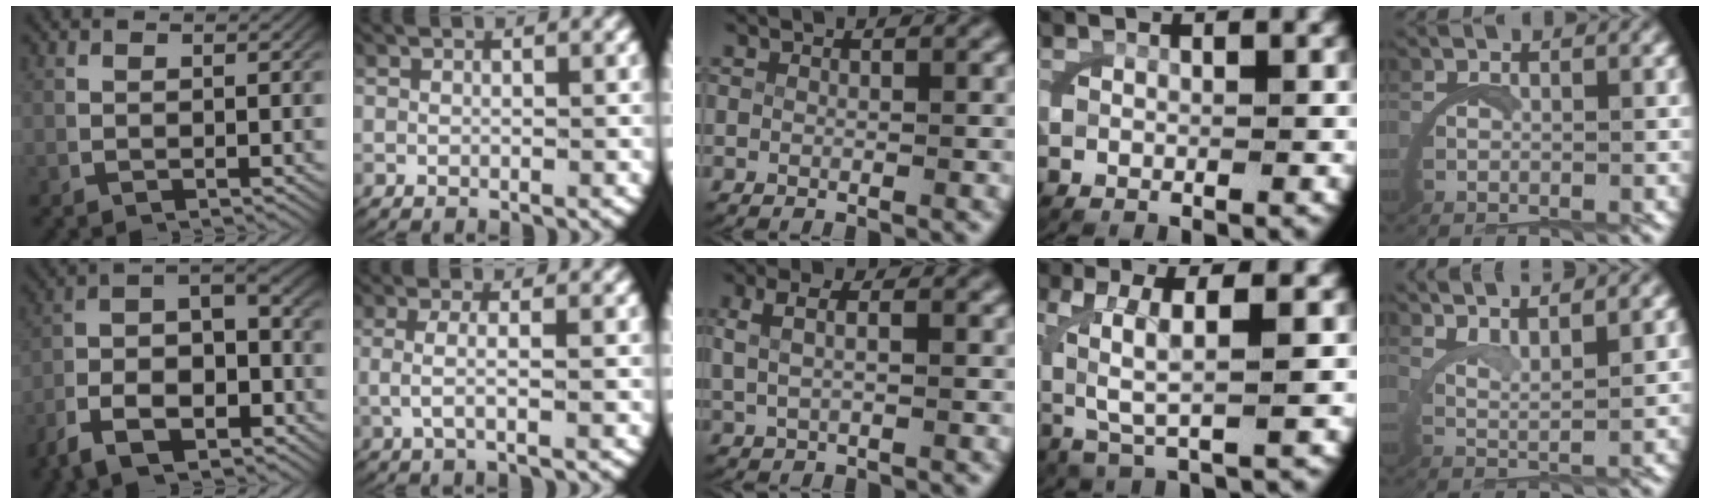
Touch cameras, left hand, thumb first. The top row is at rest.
{"thumb": {"total": 11.5, "force": [-1.7, 7.8, 8.2], "torque": [-0.144, -0.016, -0.037]}, "index": {"total": 3.2, "force": [0.0, 1.1, 3.0], "torque": [-0.069, -0.004, 0.001]}, "middle": {"total": 3.7, "force": [0.8, 2.2, 2.8], "torque": [-0.062, 0.006, 0.014]}, "ring": {"total": 5.0, "force": [0.7, 1.9, 4.6], "torque": [-0.101, -0.007, 0.023]}, "little": {"total": 5.4, "force": [4.6, 1.3, 2.5], "torque": [-0.059, 0.003, 0.071]}}